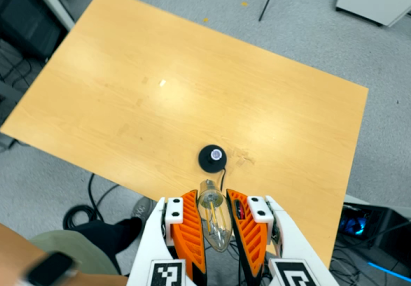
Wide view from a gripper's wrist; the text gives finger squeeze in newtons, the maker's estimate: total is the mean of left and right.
{"total": 21.3, "left": 22.7, "right": 19.9}